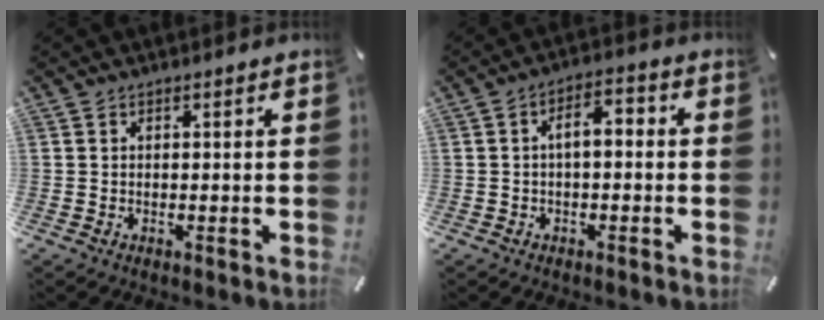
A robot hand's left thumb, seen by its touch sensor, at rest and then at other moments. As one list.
[{"total": 5.3, "force": [-0.7, 2.7, 4.5], "torque": [-0.075, 0.017, -0.018]}]